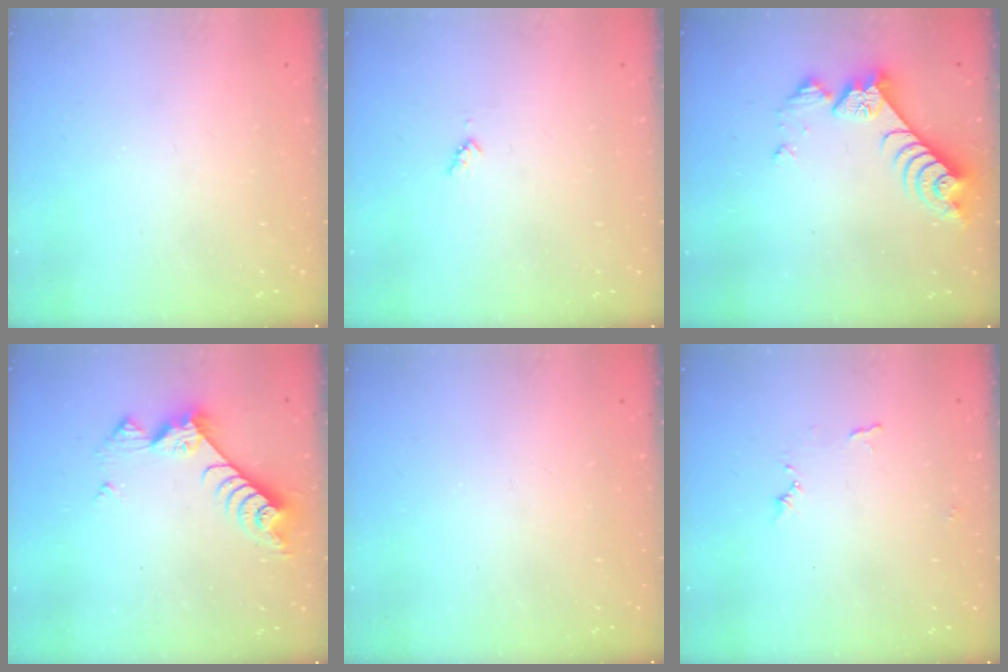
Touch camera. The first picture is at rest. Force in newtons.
{"total": 3.4, "press": 3.3, "slide": 0.4}
{"total": 8.1, "press": 8.0, "slide": 0.6}
{"total": 7.6, "press": 7.6, "slide": 0.4}
{"total": 0.0}
{"total": 5.9, "press": 5.9, "slide": 0.4}